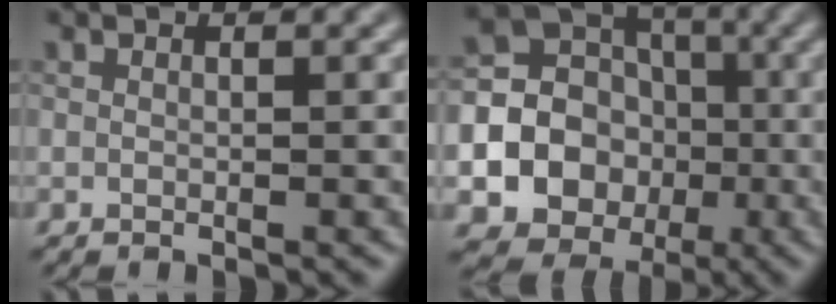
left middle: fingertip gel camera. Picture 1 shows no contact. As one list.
[{"total": 18.2, "force": [-3.3, 17.2, 4.8], "torque": [-0.120, -0.017, -0.072]}]